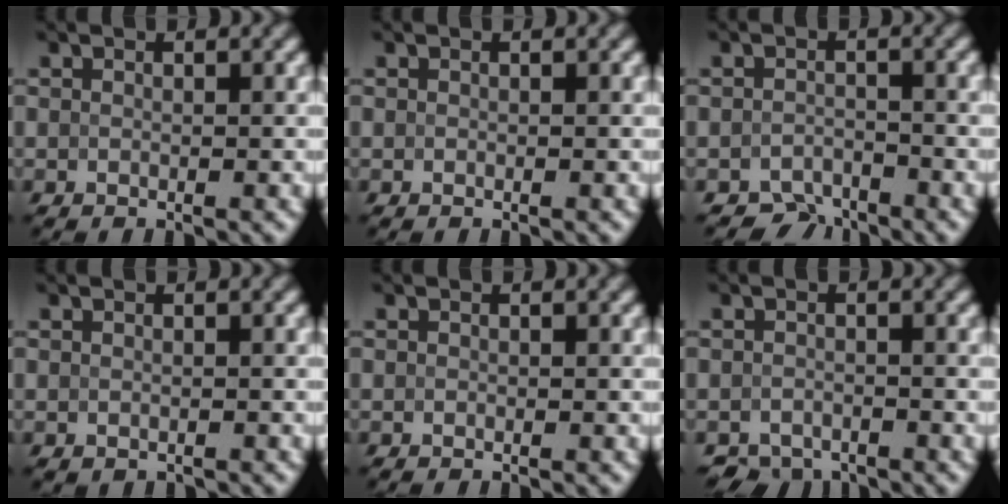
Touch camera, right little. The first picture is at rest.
{"total": 0.0}
{"total": 3.5, "force": [-3.5, 0.5, 0.0], "torque": [0.015, 0.003, -0.062]}
{"total": 0.0}
{"total": 0.0}
{"total": 3.0, "force": [-2.7, 1.3, -0.1], "torque": [0.010, -0.005, -0.056]}